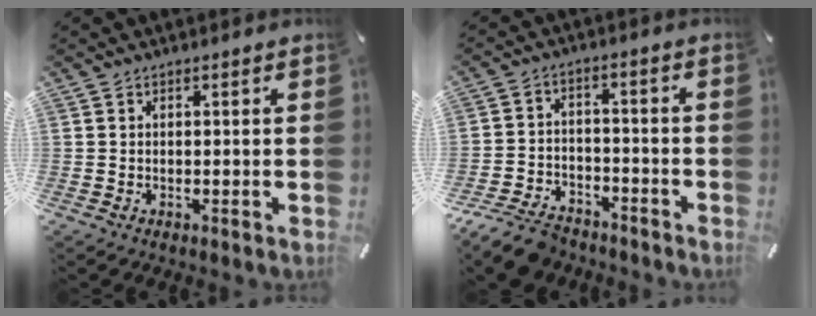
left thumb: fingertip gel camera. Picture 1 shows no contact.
{"total": 8.9, "force": [-7.2, 4.1, 3.2], "torque": [-0.056, 0.037, -0.135]}